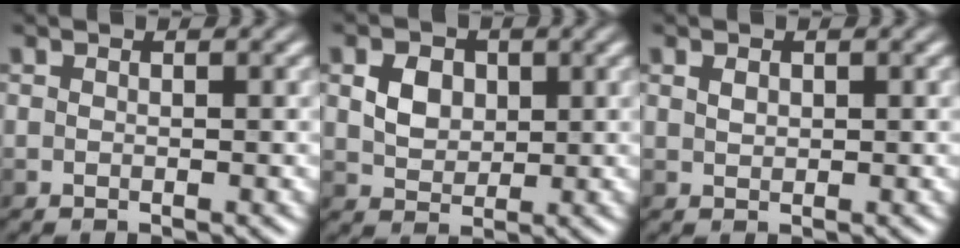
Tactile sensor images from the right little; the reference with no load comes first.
{"total": 3.0, "force": [0.7, 2.3, 1.8], "torque": [-0.036, 0.001, 0.010]}
{"total": 0.9, "force": [0.4, 0.6, 0.5], "torque": [-0.013, 0.000, 0.009]}